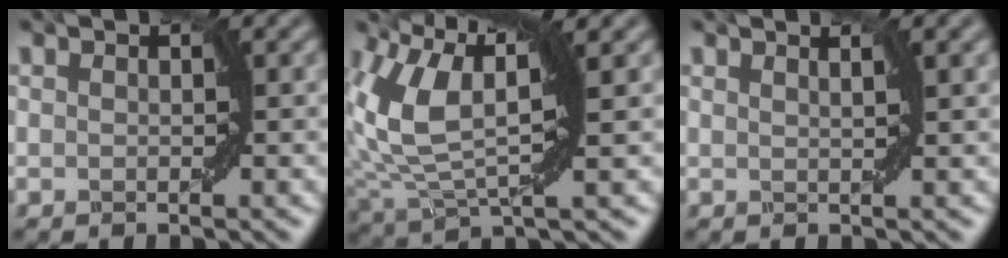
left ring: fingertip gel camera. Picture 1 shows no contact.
{"total": 10.0, "force": [2.5, 4.7, 8.5], "torque": [-0.192, 0.003, 0.046]}
{"total": 2.1, "force": [1.3, 0.6, 1.5], "torque": [-0.008, -0.001, 0.006]}